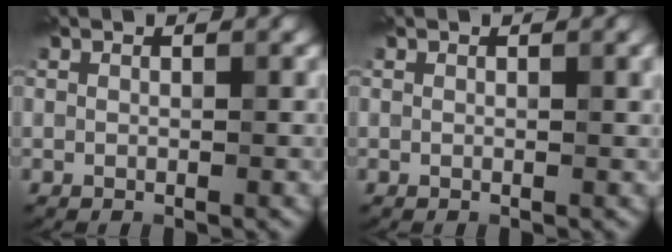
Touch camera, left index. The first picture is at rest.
{"total": 1.3, "force": [0.5, 0.4, 1.2], "torque": [-0.015, 0.000, 0.010]}